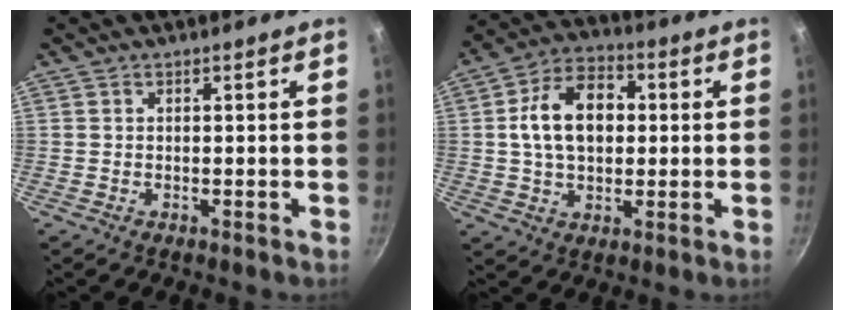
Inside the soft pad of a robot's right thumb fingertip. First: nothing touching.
{"total": 13.4, "force": [1.6, 9.2, 9.7], "torque": [-0.134, 0.020, 0.015]}